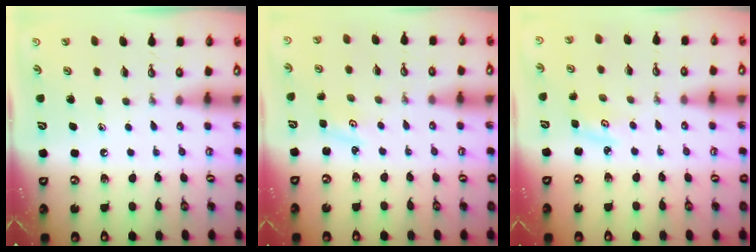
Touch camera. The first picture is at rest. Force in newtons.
{"total": 2.0, "press": 2.0, "slide": 0.3}
{"total": 2.7, "press": 2.7, "slide": 0.4}